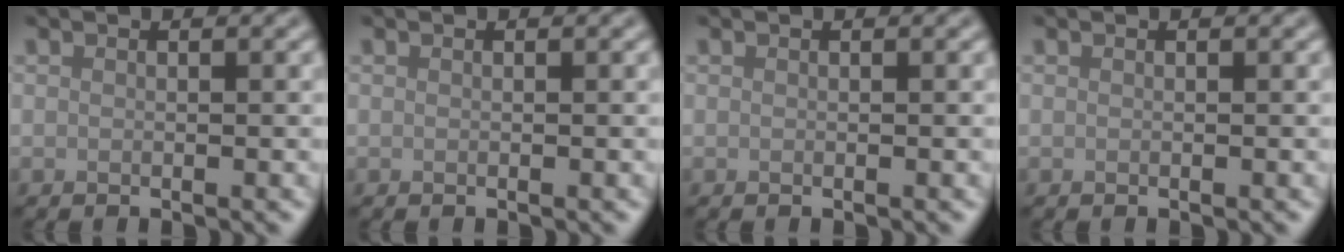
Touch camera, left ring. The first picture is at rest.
{"total": 0.0}
{"total": 0.0}
{"total": 0.0}